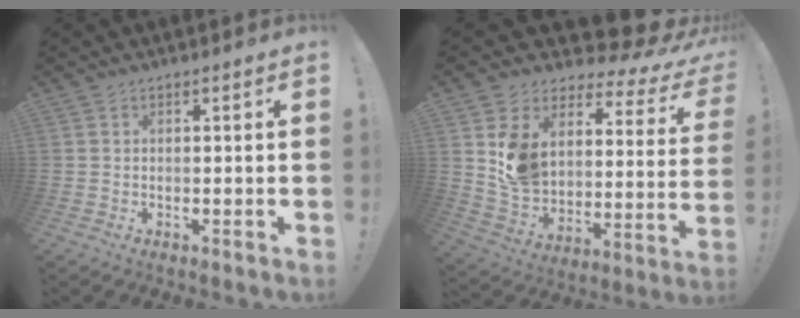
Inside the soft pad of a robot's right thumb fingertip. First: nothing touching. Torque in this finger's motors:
{"motor_torque": [1.69, 2.22, 1.49, 1.24, 0.03]}